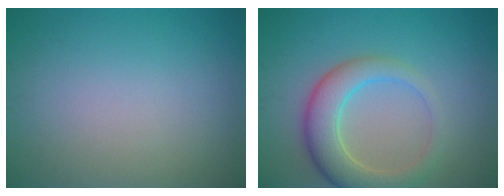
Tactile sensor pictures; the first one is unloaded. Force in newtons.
{"total": 5.5, "press": 5.5, "slide": 0.5}